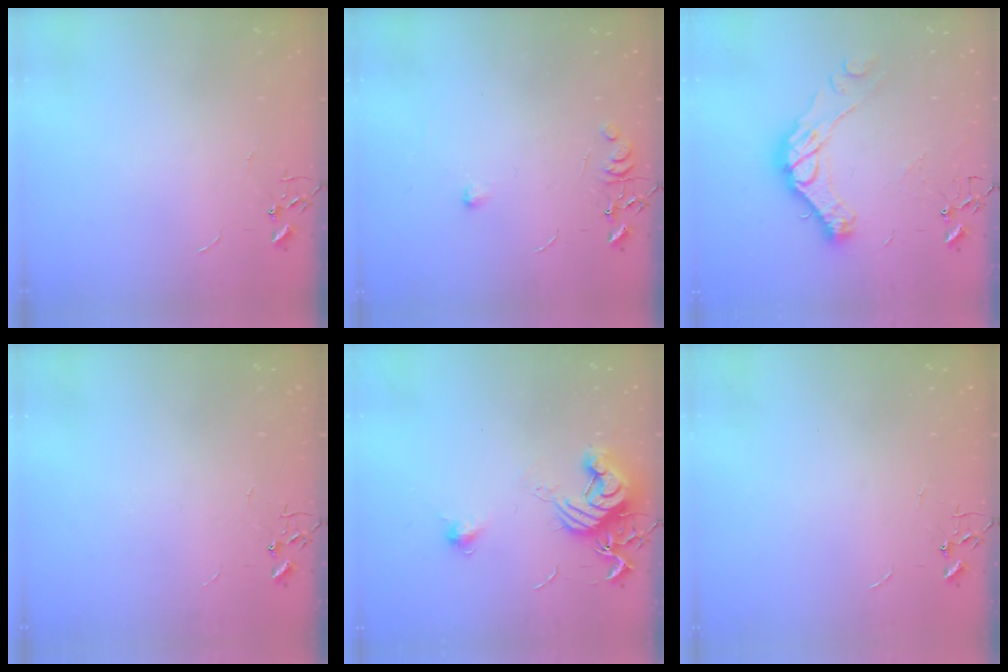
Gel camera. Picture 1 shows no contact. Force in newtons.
{"total": 6.9, "press": 6.8, "slide": 0.9}
{"total": 15.6, "press": 15.5, "slide": 1.4}
{"total": 0.0}
{"total": 13.2, "press": 13.2, "slide": 0.5}
{"total": 0.0}